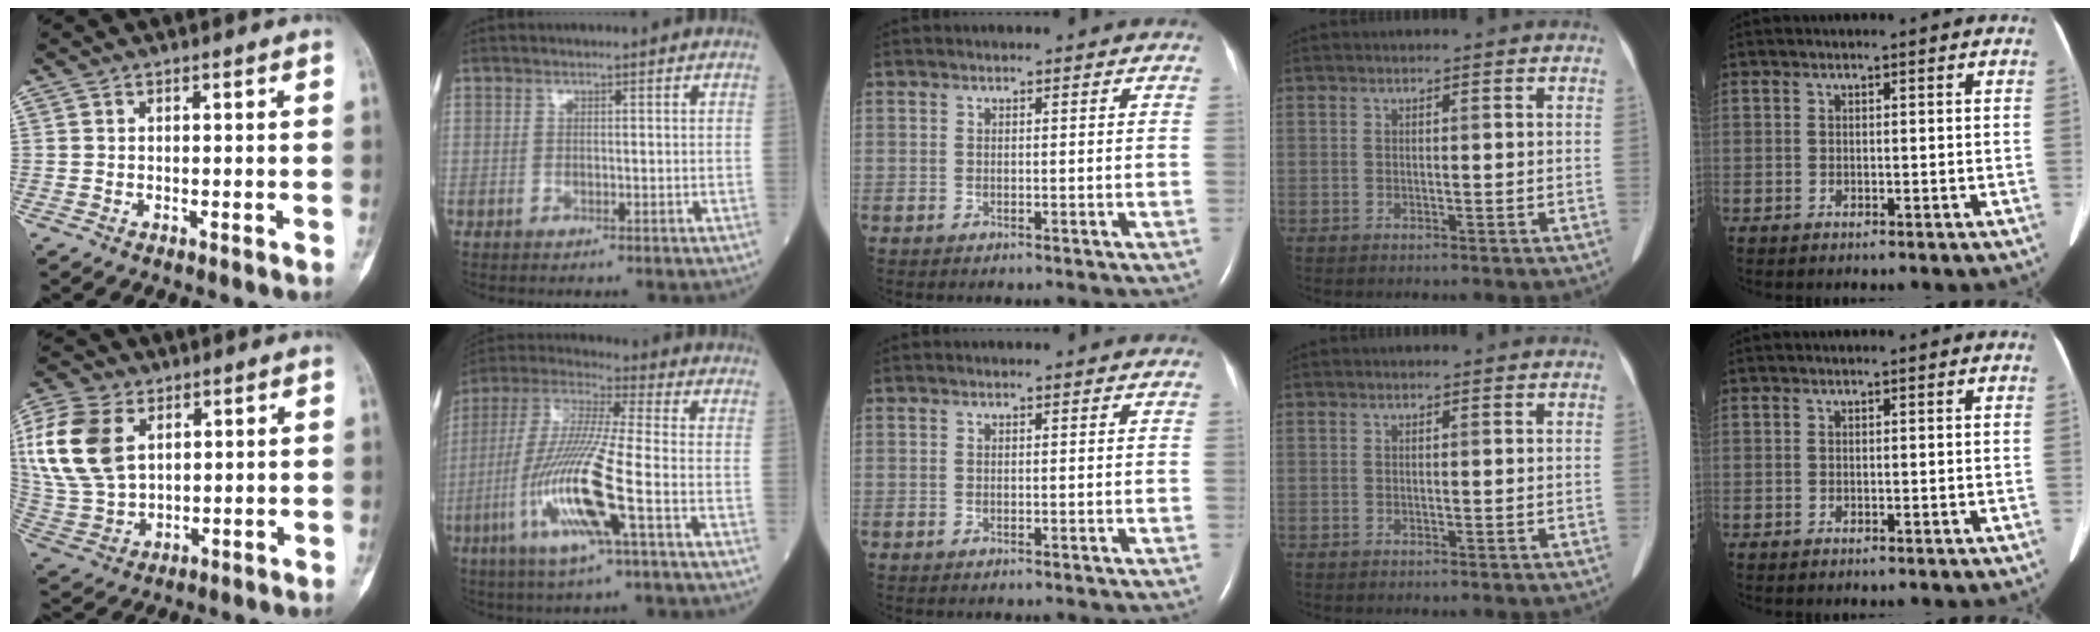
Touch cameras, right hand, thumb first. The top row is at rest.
{"thumb": {"total": 16.5, "force": [5.4, 10.8, 11.2], "torque": [-0.235, -0.010, 0.114]}, "index": {"total": 15.4, "force": [-5.0, 0.1, 14.5], "torque": [-0.307, -0.014, -0.100]}}